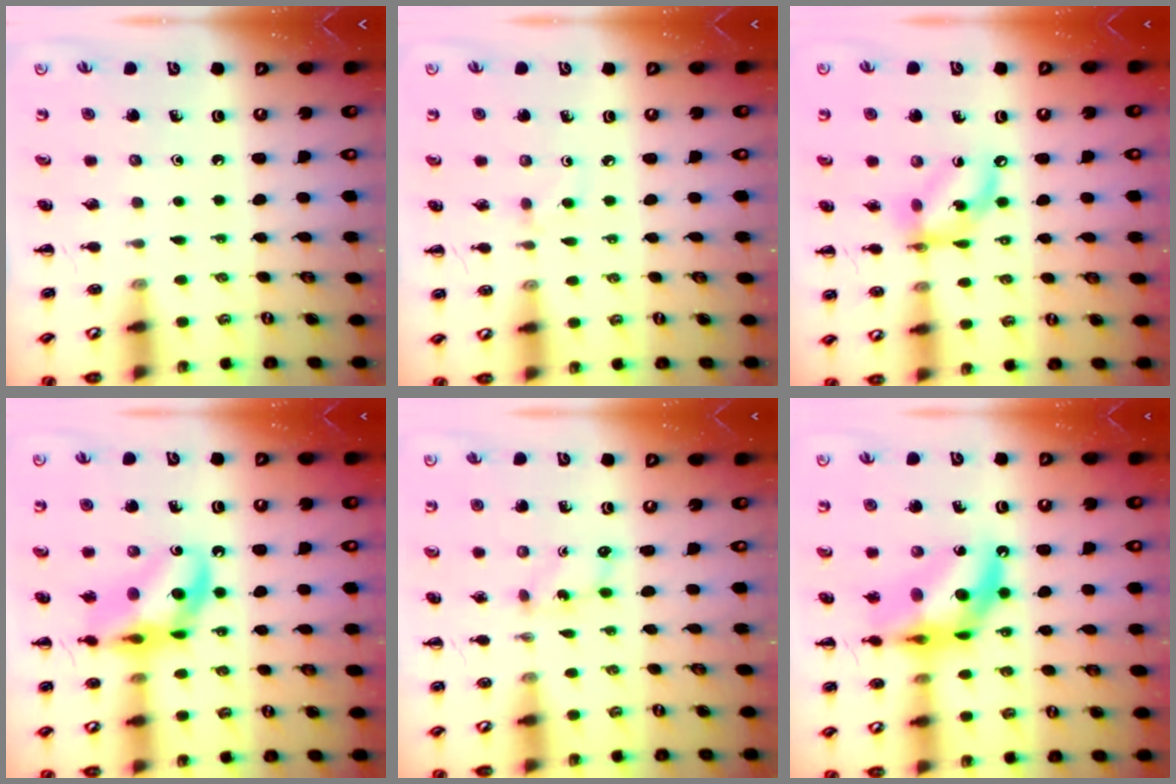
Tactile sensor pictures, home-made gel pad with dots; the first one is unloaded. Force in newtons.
{"total": 2.6, "press": 2.4, "slide": 1.1}
{"total": 11.4, "press": 11.0, "slide": 2.8}
{"total": 14.1, "press": 13.7, "slide": 3.2}
{"total": 2.0, "press": 2.0, "slide": 0.6}
{"total": 14.3, "press": 13.8, "slide": 3.8}